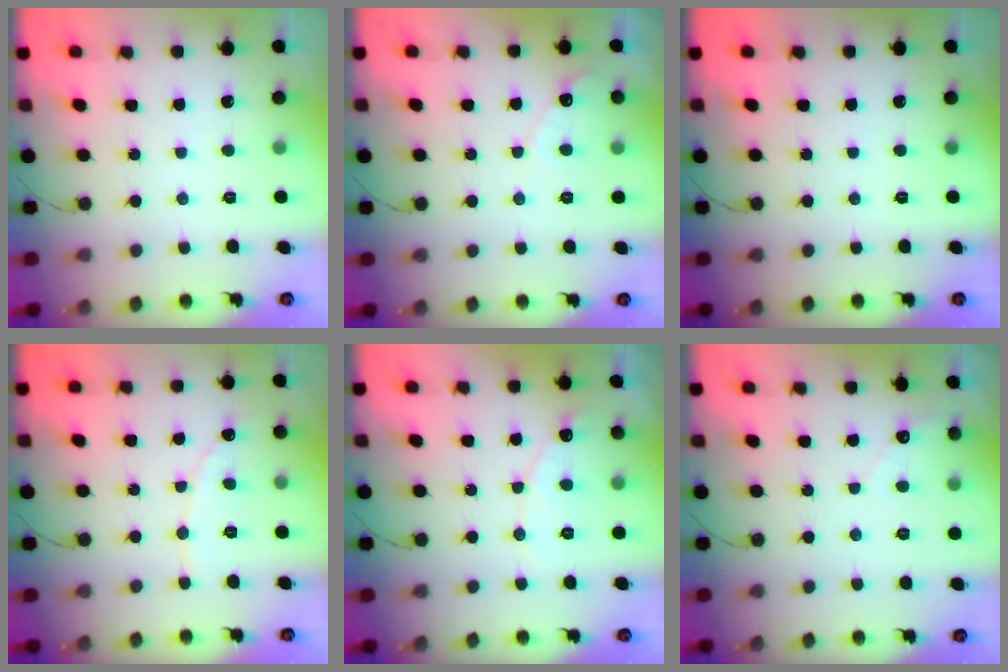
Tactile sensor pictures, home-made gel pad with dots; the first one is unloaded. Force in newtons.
{"total": 4.7, "press": 4.7, "slide": 0.2}
{"total": 0.0}
{"total": 2.5, "press": 2.5, "slide": 0.1}
{"total": 6.4, "press": 6.4, "slide": 0.3}
{"total": 2.2, "press": 2.2, "slide": 0.2}